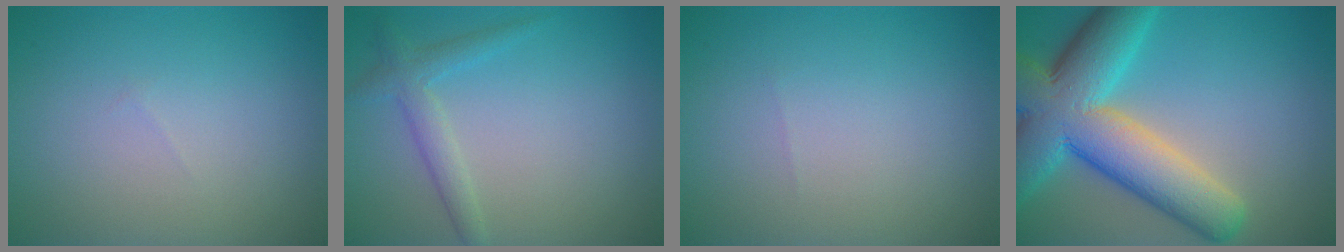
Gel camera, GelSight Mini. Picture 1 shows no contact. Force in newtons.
{"total": 2.3, "press": 2.3, "slide": 0.1}
{"total": 0.0}
{"total": 11.9, "press": 11.9, "slide": 0.8}